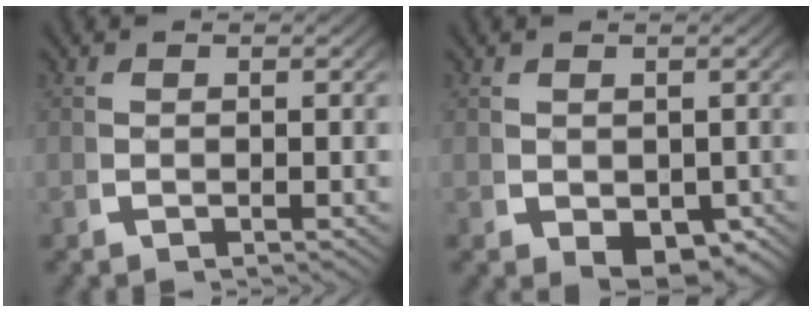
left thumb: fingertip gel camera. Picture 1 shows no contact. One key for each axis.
{"total": 2.5, "fx": -0.6, "fy": 1.8, "fz": 1.6, "tx": -0.026, "ty": -0.025, "tz": 0.009}